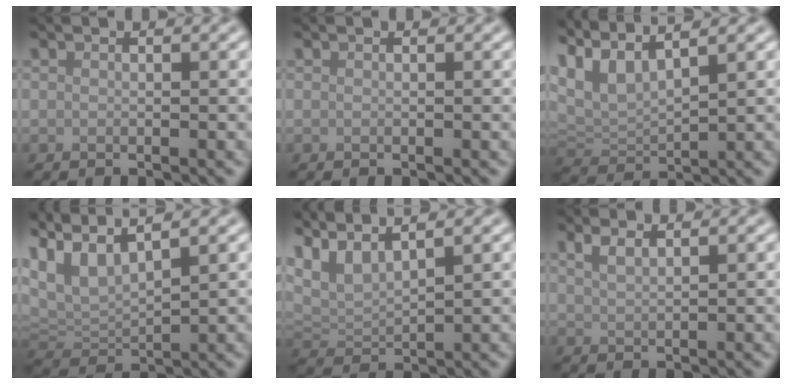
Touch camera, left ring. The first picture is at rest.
{"total": 0.0}
{"total": 5.1, "force": [3.6, 1.6, 3.3], "torque": [-0.080, 0.010, 0.074]}
{"total": 6.3, "force": [3.9, 2.4, 4.4], "torque": [-0.104, 0.014, 0.077]}
{"total": 4.6, "force": [3.5, 1.3, 2.7], "torque": [-0.066, 0.009, 0.074]}
{"total": 1.6, "force": [1.2, 0.5, 1.0], "torque": [-0.019, 0.001, 0.025]}